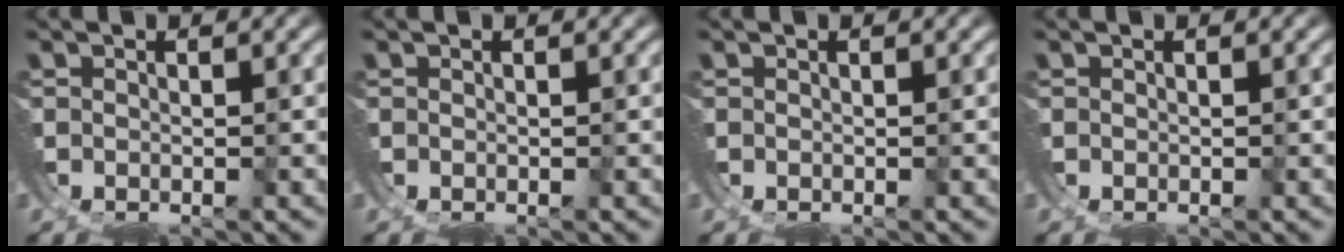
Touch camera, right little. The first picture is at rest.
{"total": 0.0}
{"total": 0.0}
{"total": 0.0}